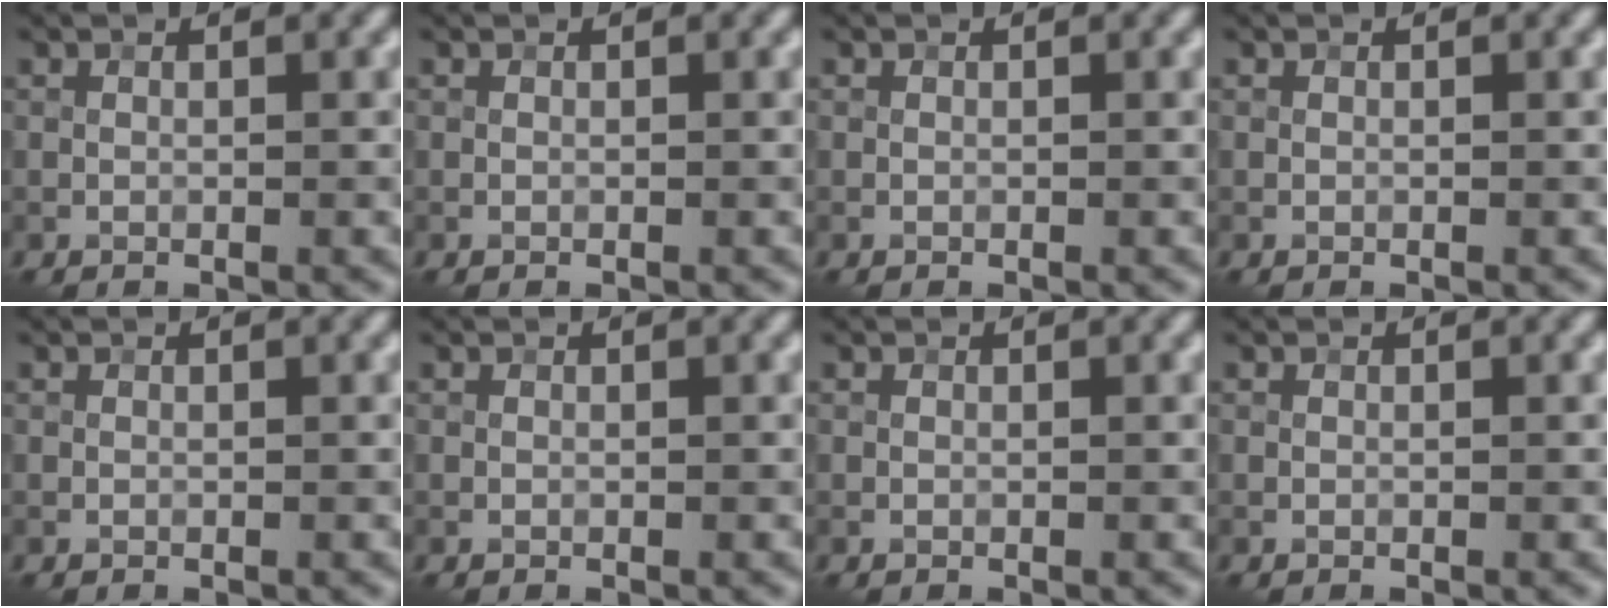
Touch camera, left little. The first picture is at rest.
{"total": 0.0}
{"total": 0.0}
{"total": 0.0}
{"total": 0.0}
{"total": 0.0}
{"total": 0.0}
{"total": 0.0}